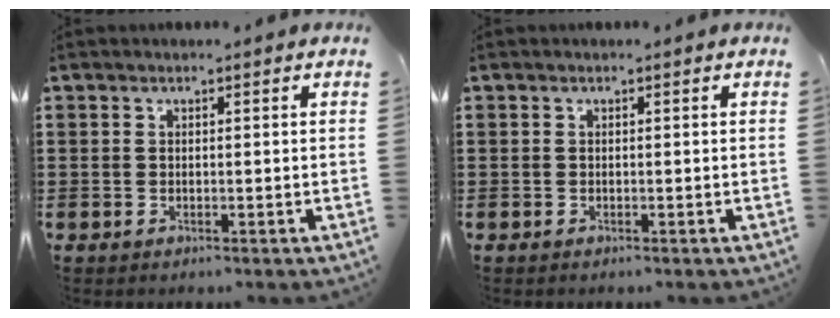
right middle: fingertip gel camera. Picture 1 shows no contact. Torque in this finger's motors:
{"motor_torque": [0.25, -0.19, 0.00, -0.01]}